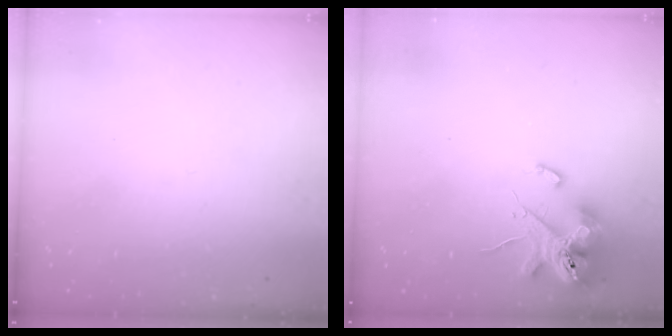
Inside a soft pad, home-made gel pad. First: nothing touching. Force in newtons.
{"total": 13.3, "press": 13.1, "slide": 2.1}